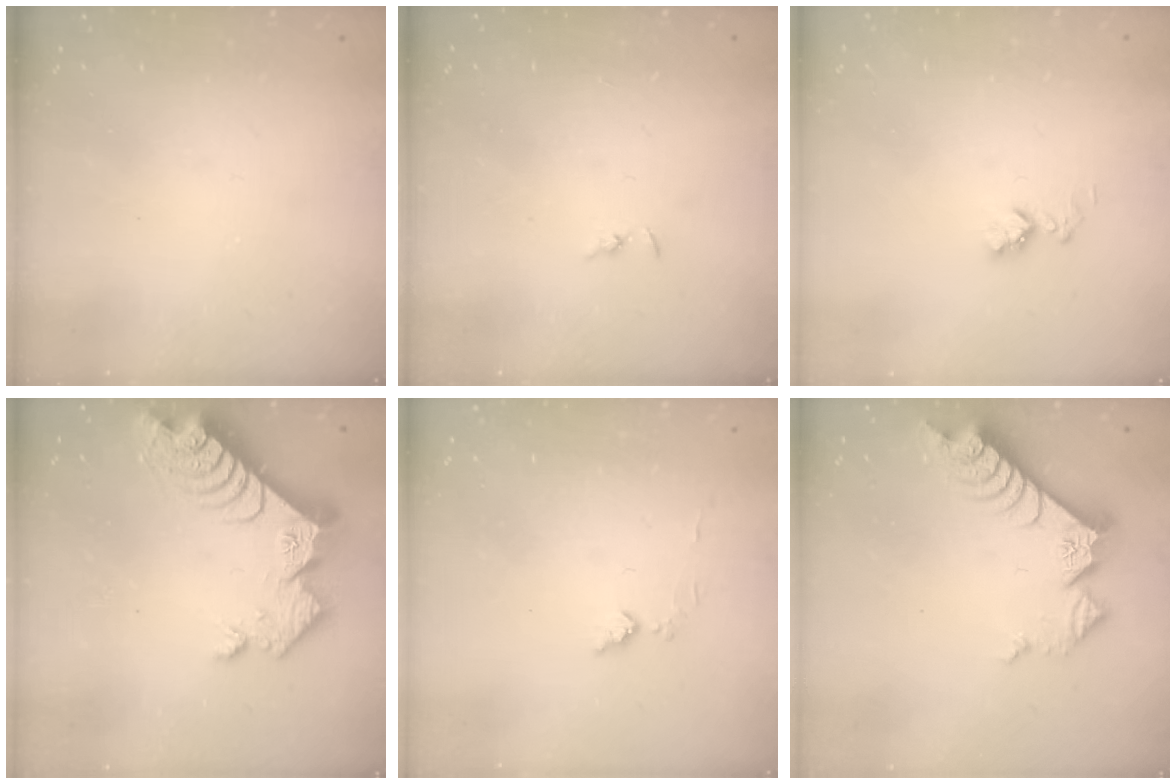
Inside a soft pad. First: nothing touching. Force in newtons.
{"total": 2.1, "press": 2.1, "slide": 0.3}
{"total": 5.7, "press": 5.6, "slide": 0.7}
{"total": 11.9, "press": 11.9, "slide": 1.1}
{"total": 4.7, "press": 4.7, "slide": 0.5}
{"total": 10.2, "press": 10.2, "slide": 1.2}